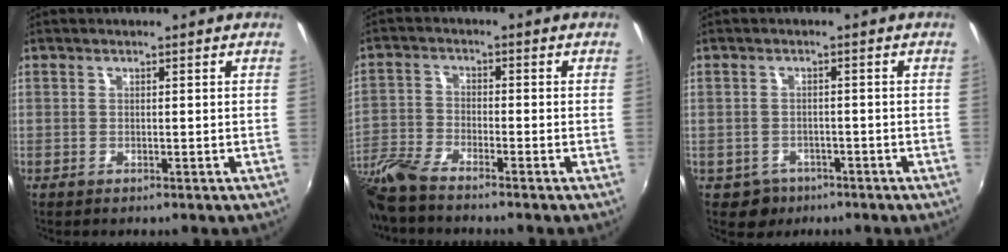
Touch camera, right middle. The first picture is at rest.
{"total": 9.0, "force": [-7.8, 1.2, 4.3], "torque": [-0.109, -0.016, -0.164]}
{"total": 4.0, "force": [-2.2, 3.2, 0.6], "torque": [-0.024, 0.001, -0.028]}